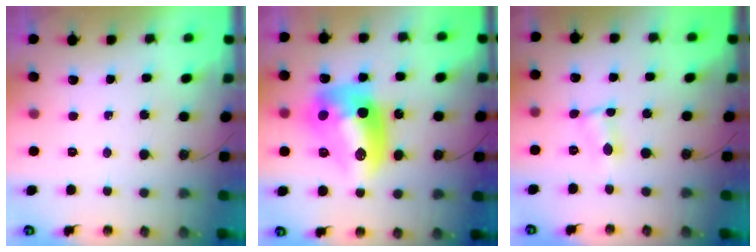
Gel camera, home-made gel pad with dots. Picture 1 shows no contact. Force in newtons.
{"total": 17.1, "press": 17.1, "slide": 1.2}
{"total": 1.5, "press": 1.5, "slide": 0.2}